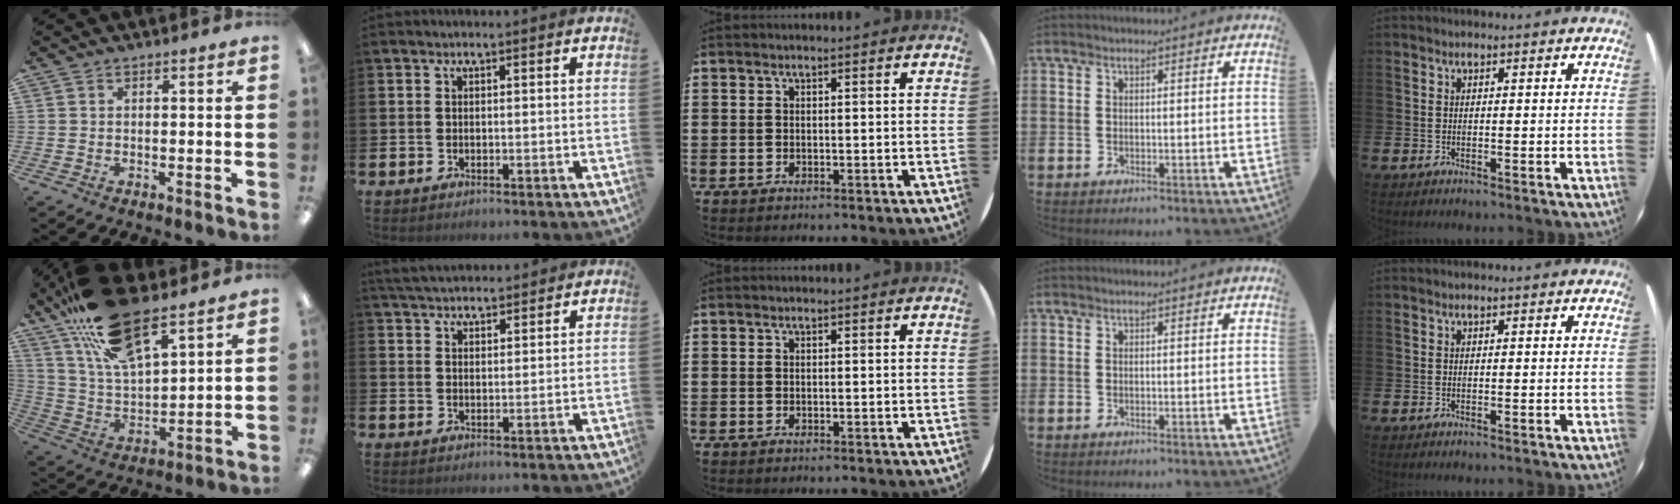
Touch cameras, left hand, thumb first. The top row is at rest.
{"thumb": {"total": 20.6, "force": [14.2, 7.6, 12.8], "torque": [-0.241, -0.062, 0.252]}, "index": {"total": 4.2, "force": [4.1, 0.8, 0.5], "torque": [-0.019, -0.018, 0.076]}}